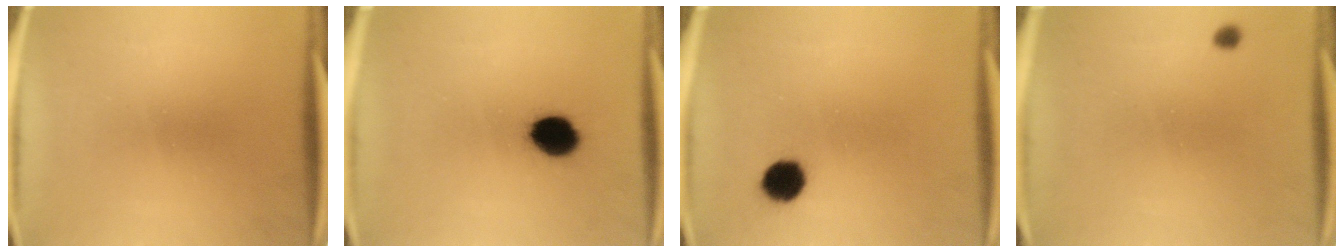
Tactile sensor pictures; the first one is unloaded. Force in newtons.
{"total": 8.8}
{"total": 5.6}
{"total": 0.9}